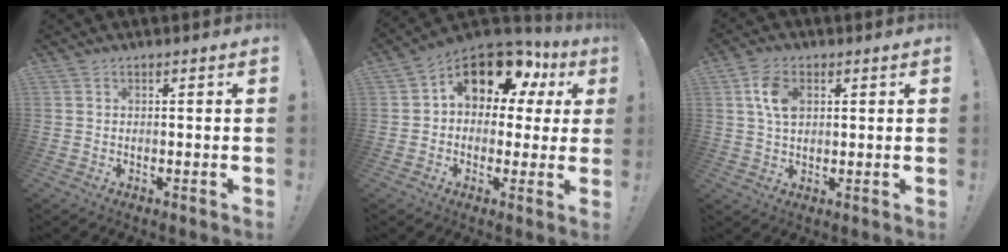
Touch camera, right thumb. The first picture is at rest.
{"total": 12.5, "force": [7.1, 6.7, 7.8], "torque": [-0.132, -0.045, 0.124]}
{"total": 8.3, "force": [2.4, 5.3, 5.9], "torque": [-0.110, 0.006, 0.048]}